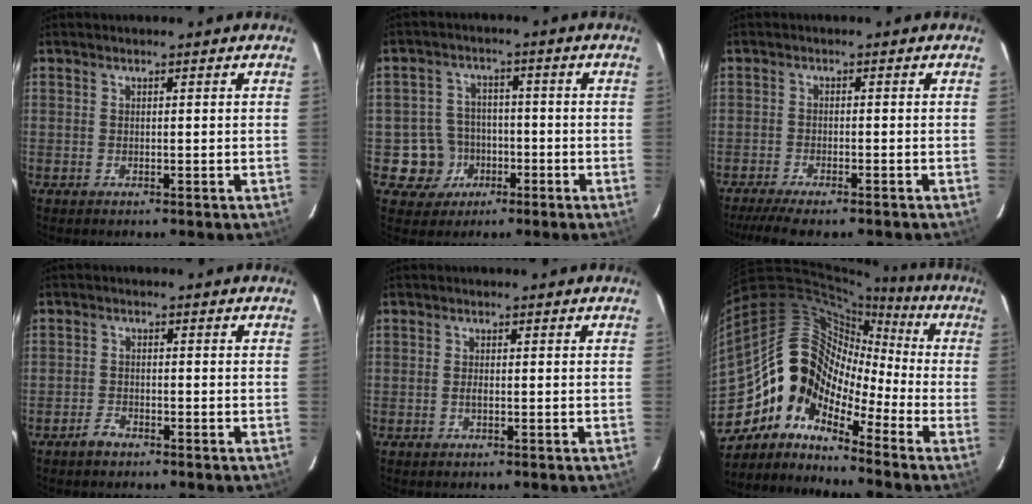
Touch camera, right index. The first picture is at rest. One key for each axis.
{"total": 7.2, "fx": -2.7, "fy": 6.6, "fz": 0.5, "tx": -0.031, "ty": 0.026, "tz": -0.037}
{"total": 8.3, "fx": -6.8, "fy": 1.4, "fz": 4.5, "tx": -0.107, "ty": -0.025, "tz": -0.115}
{"total": 2.4, "fx": -2.0, "fy": 1.1, "fz": 0.9, "tx": -0.025, "ty": 0.004, "tz": -0.035}
{"total": 0.8, "fx": -0.3, "fy": 0.3, "fz": 0.7, "tx": -0.015, "ty": -0.001, "tz": -0.005}
{"total": 13.9, "fx": -7.4, "fy": 9.7, "fz": 6.6, "tx": -0.118, "ty": 0.019, "tz": -0.169}